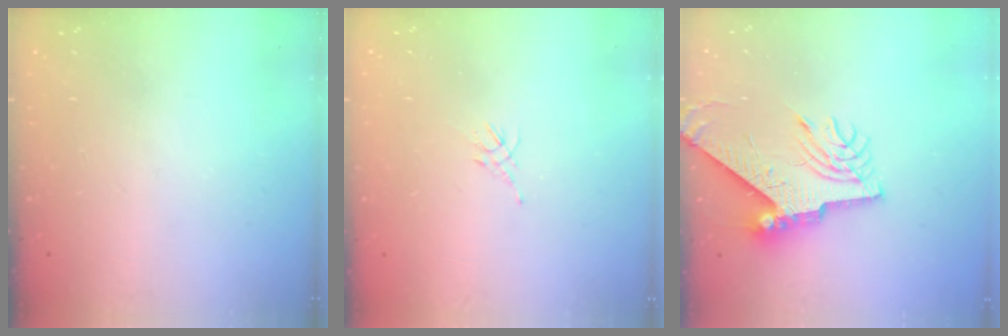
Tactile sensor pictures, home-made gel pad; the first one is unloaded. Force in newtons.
{"total": 2.0, "press": 1.9, "slide": 0.7}
{"total": 10.4, "press": 10.4, "slide": 1.2}